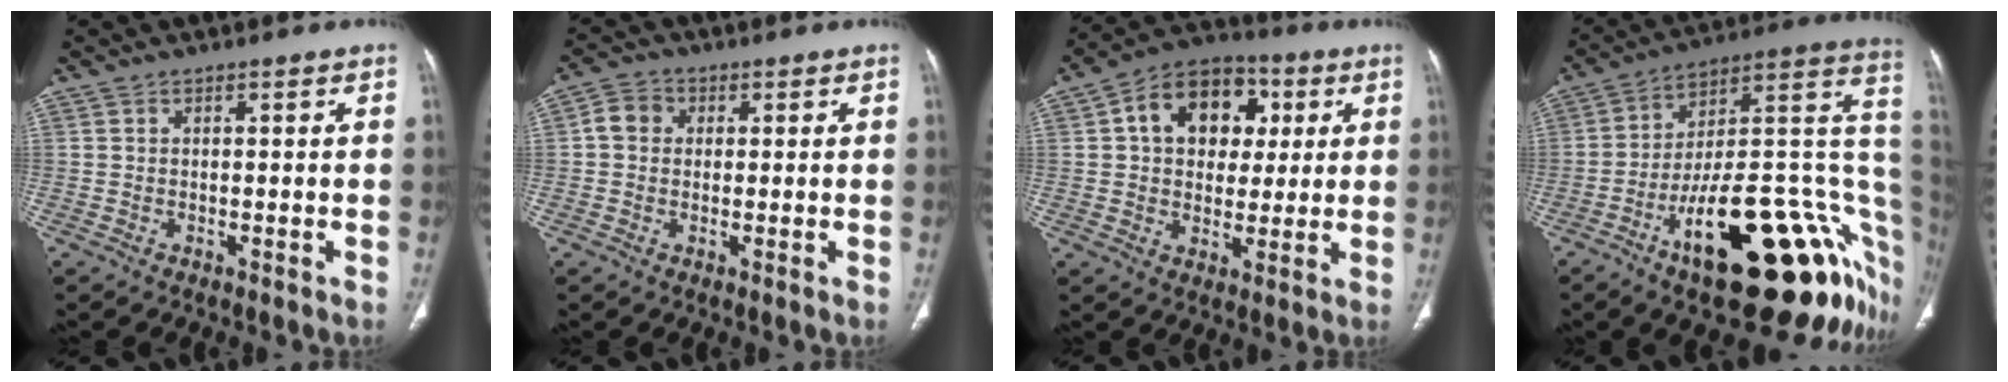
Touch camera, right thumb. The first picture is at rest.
{"total": 4.2, "force": [0.5, 3.7, 2.0], "torque": [-0.025, 0.012, 0.003]}
{"total": 14.9, "force": [3.8, 11.0, 9.3], "torque": [-0.105, 0.008, 0.053]}
{"total": 32.7, "force": [-12.2, 12.4, 27.7], "torque": [-0.274, 0.075, -0.180]}